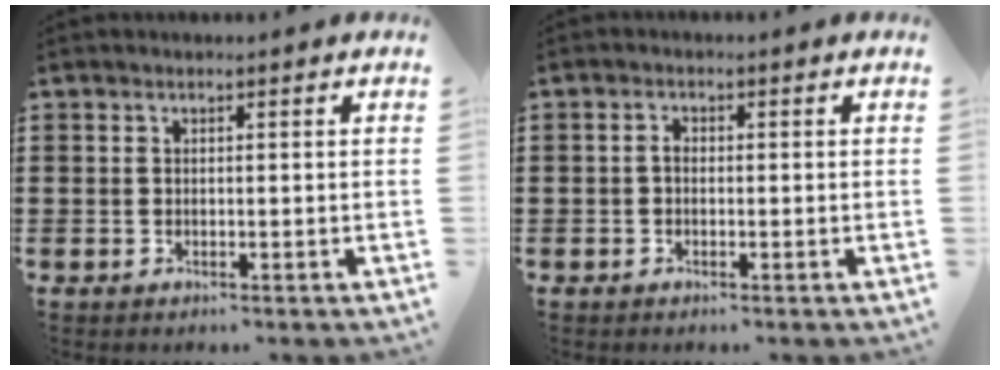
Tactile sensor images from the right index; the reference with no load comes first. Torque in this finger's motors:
{"motor_torque": [0.40, -0.35, 0.21, 0.05]}